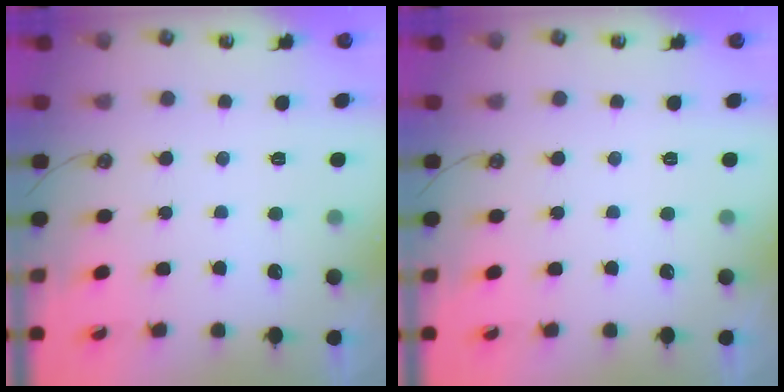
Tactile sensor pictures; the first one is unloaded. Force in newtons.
{"total": 0.0}